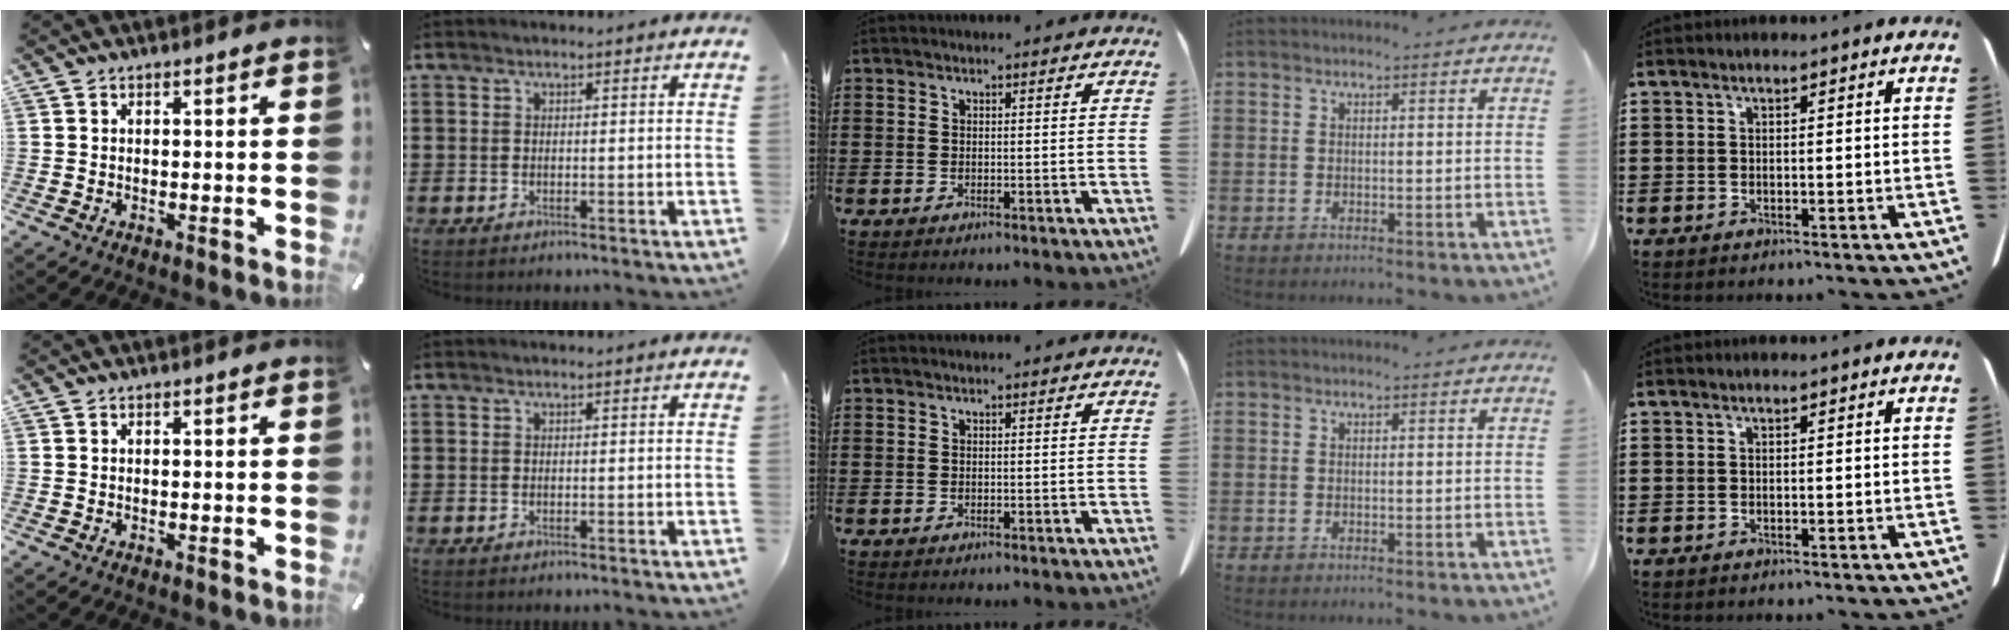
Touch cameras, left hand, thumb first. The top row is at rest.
{}